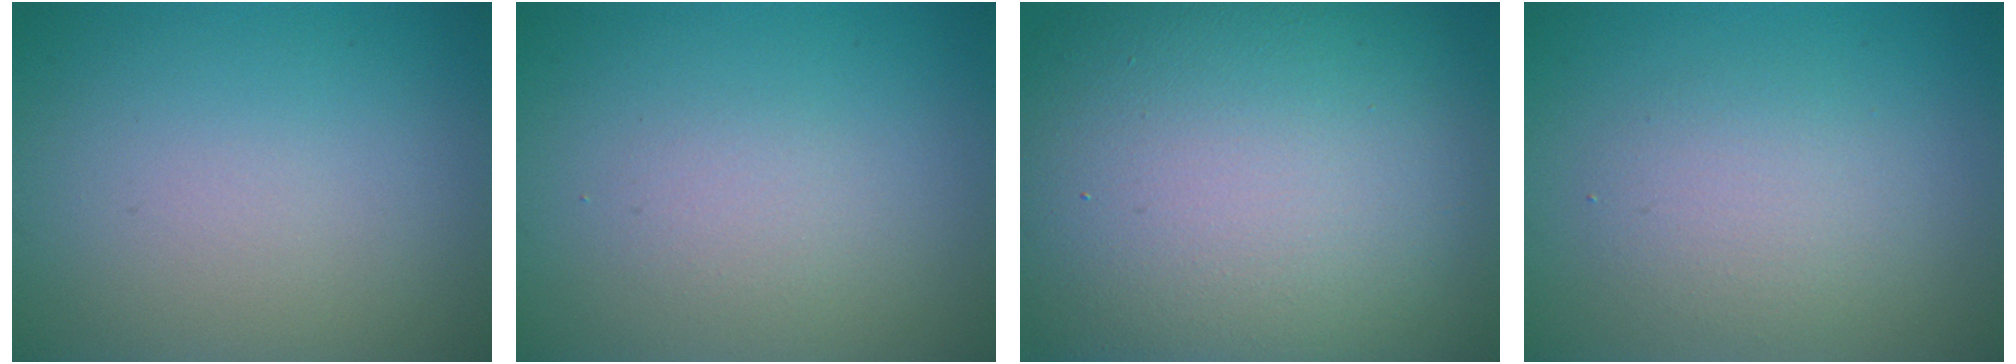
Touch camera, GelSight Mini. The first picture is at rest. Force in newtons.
{"total": 1.3, "press": 1.3, "slide": 0.1}
{"total": 18.4, "press": 18.3, "slide": 1.2}
{"total": 2.6, "press": 2.6, "slide": 0.2}